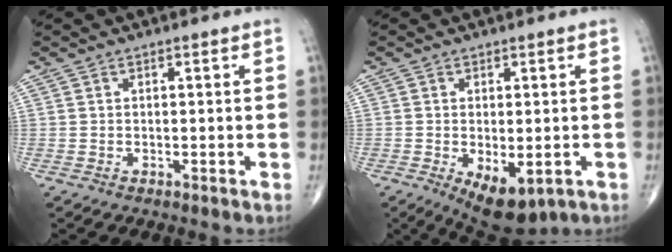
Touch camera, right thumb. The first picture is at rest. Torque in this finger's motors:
{"motor_torque": [0.08, 0.44, 0.43, 0.23, 0.20]}